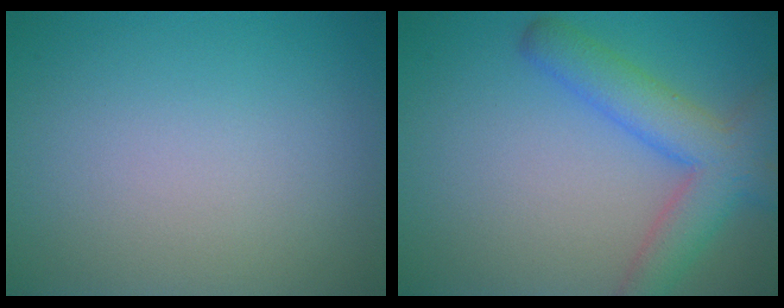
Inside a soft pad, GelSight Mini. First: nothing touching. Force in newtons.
{"total": 4.5, "press": 4.5, "slide": 0.3}